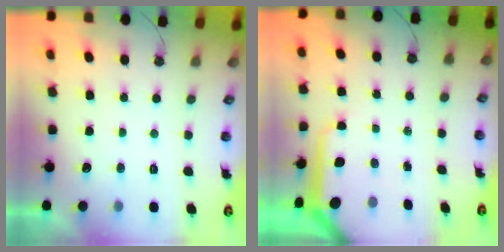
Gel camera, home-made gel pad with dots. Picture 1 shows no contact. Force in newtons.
{"total": 8.4, "press": 8.4, "slide": 0.6}